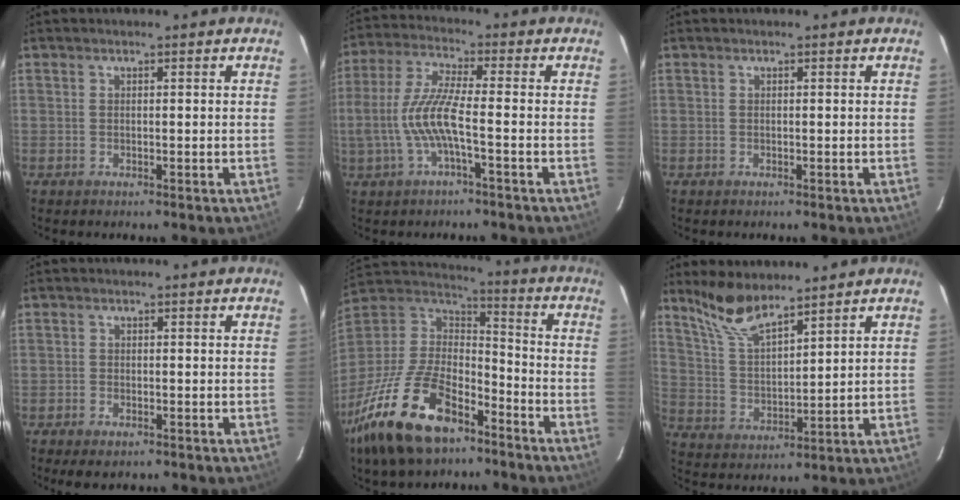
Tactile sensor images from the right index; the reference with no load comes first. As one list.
[{"total": 9.8, "force": [-2.5, 1.3, 9.3], "torque": [-0.207, -0.001, -0.043]}, {"total": 0.0}, {"total": 2.9, "force": [-2.0, 1.4, 1.5], "torque": [-0.040, -0.008, -0.036]}, {"total": 25.0, "force": [-15.5, 11.9, 15.6], "torque": [-0.339, -0.024, -0.273]}, {"total": 9.0, "force": [7.5, 1.9, 4.6], "torque": [-0.094, 0.004, 0.156]}]